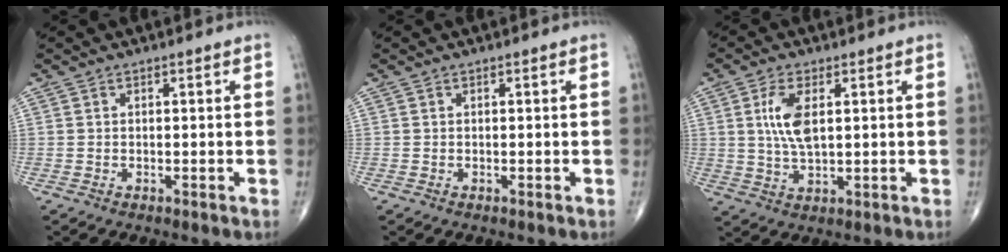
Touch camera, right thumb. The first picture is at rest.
{"total": 0.0}
{"total": 6.9, "force": [1.6, 3.0, 6.0], "torque": [-0.126, -0.007, 0.033]}